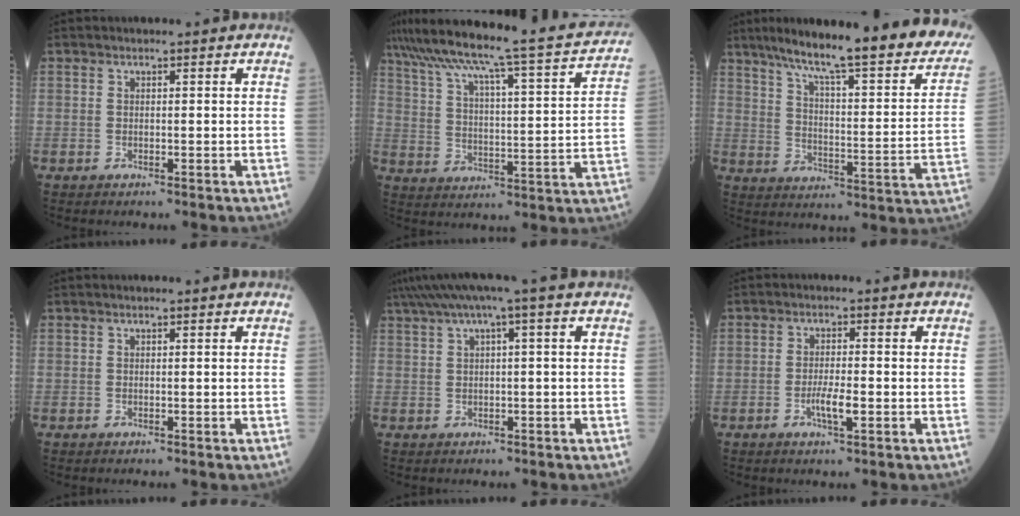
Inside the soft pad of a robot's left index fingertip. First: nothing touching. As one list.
[{"total": 26.2, "force": [22.7, 1.3, 13.1], "torque": [-0.219, -0.007, 0.308]}, {"total": 30.4, "force": [24.2, 3.5, 18.0], "torque": [-0.249, -0.042, 0.314]}, {"total": 0.6, "force": [0.5, 0.0, 0.4], "torque": [-0.009, 0.010, 0.009]}, {"total": 5.9, "force": [3.5, -1.0, 4.6], "torque": [-0.081, 0.036, 0.062]}, {"total": 3.3, "force": [-1.1, 0.5, 3.1], "torque": [-0.061, -0.001, -0.019]}]